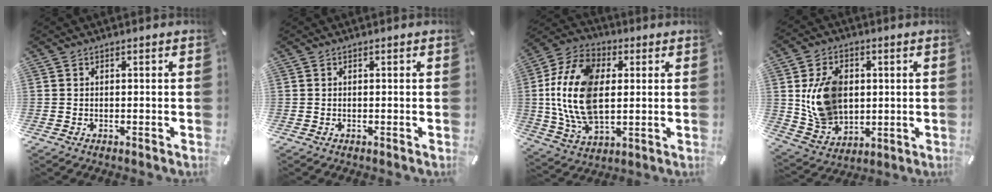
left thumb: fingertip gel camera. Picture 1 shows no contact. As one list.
[{"total": 0.0}, {"total": 18.3, "force": [1.4, 12.1, 13.7], "torque": [-0.327, 0.003, 0.022]}, {"total": 13.2, "force": [1.9, 10.7, 7.5], "torque": [-0.153, 0.009, 0.038]}]